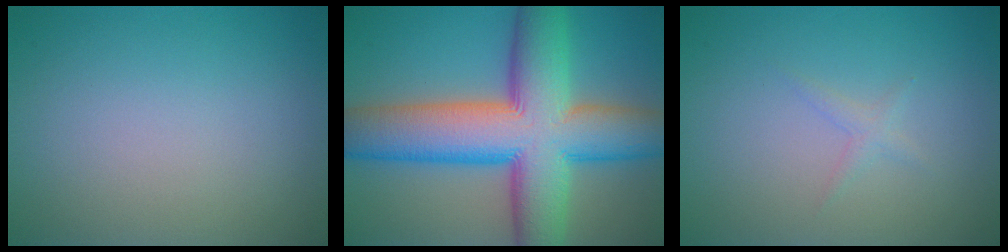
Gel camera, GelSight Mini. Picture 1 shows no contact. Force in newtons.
{"total": 14.5, "press": 14.5, "slide": 0.4}
{"total": 0.9, "press": 0.9, "slide": 0.0}